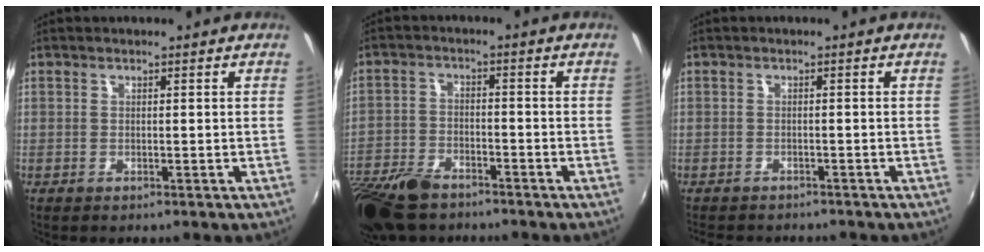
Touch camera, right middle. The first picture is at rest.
{"total": 12.6, "force": [-9.4, 5.6, 6.2], "torque": [-0.159, -0.021, -0.183]}
{"total": 4.5, "force": [-4.0, 1.4, 1.4], "torque": [-0.037, -0.011, -0.061]}